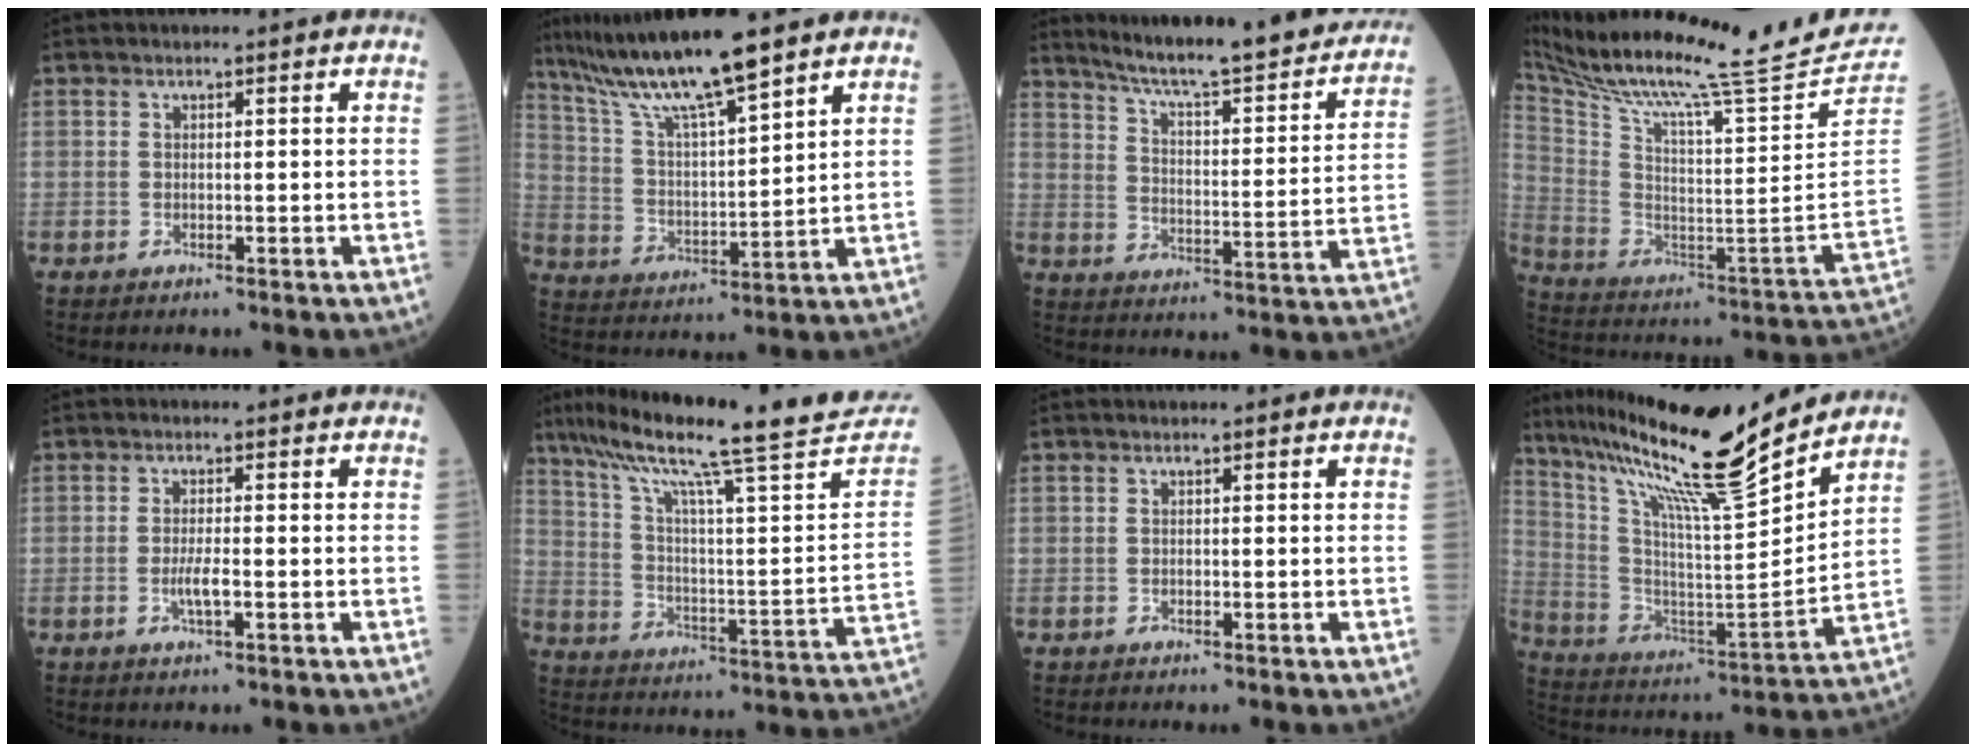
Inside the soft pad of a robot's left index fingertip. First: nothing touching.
{"total": 13.0, "force": [10.6, -0.1, 7.6], "torque": [-0.152, 0.002, 0.199]}
{"total": 27.1, "force": [23.6, 2.5, 13.2], "torque": [-0.193, -0.058, 0.304]}
{"total": 29.5, "force": [25.5, -1.8, 14.7], "torque": [-0.270, -0.107, 0.385]}
{"total": 2.6, "force": [-0.9, 0.2, 2.4], "torque": [-0.051, -0.006, -0.017]}
{"total": 28.8, "force": [24.0, 0.6, 16.0], "torque": [-0.262, -0.059, 0.323]}
{"total": 0.0}
{"total": 22.1, "force": [18.2, -0.4, 12.5], "torque": [-0.221, -0.025, 0.304]}